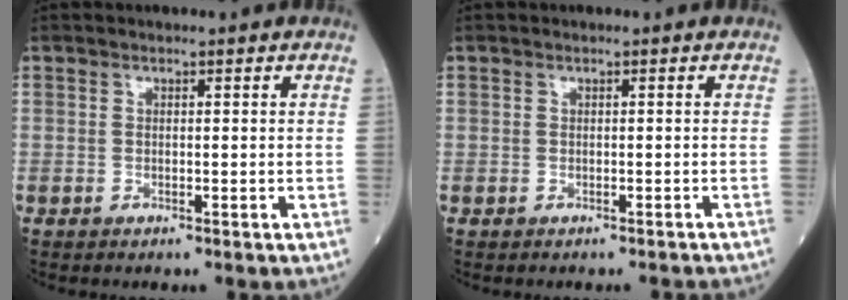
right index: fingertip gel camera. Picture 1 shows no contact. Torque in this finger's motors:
{"motor_torque": [-1.82, -0.32, -1.05, -0.21]}